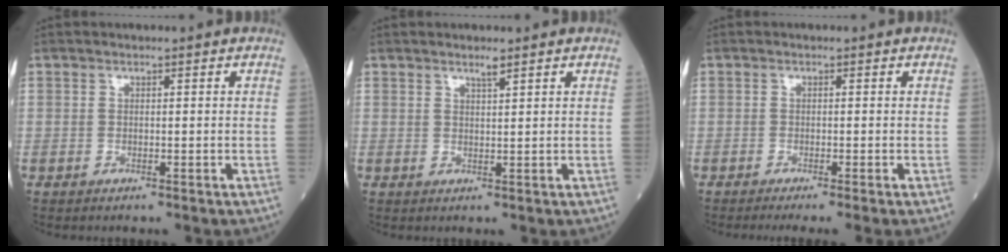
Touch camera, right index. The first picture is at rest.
{"total": 1.3, "force": [1.0, -0.1, 0.9], "torque": [-0.017, -0.001, 0.020]}
{"total": 4.3, "force": [-3.4, -0.9, 2.6], "torque": [-0.023, -0.010, -0.052]}